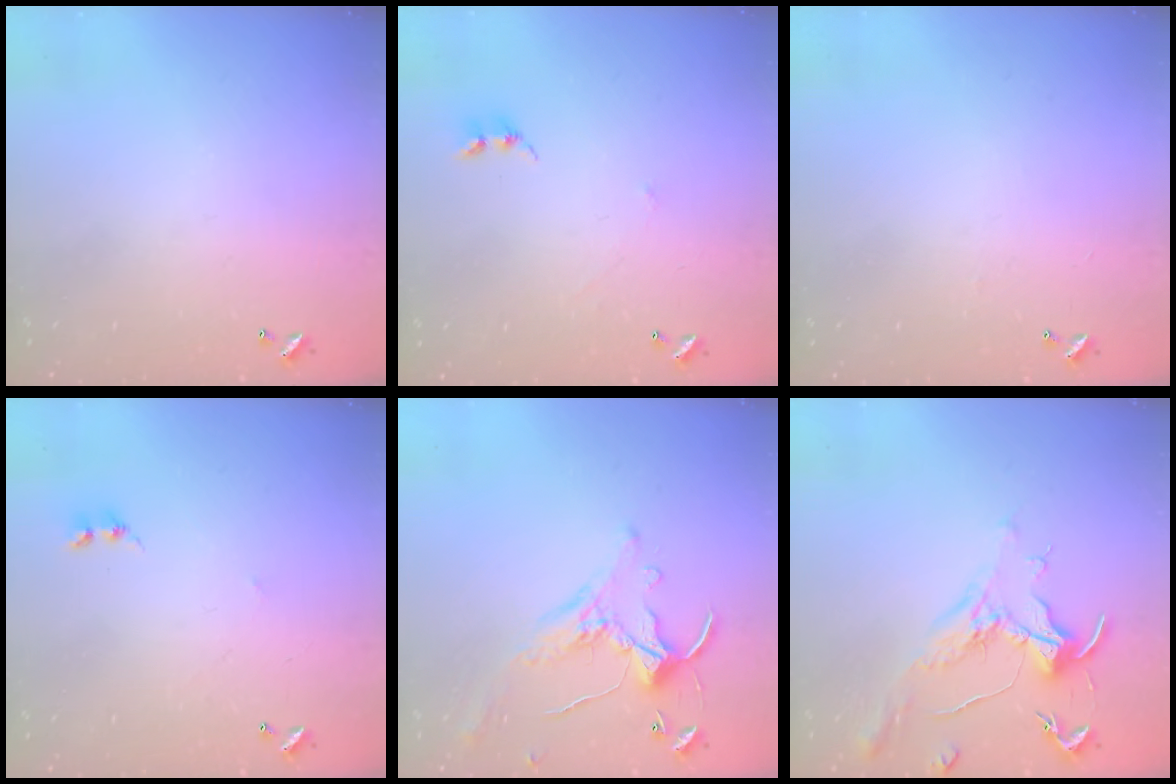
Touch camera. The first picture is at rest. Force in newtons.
{"total": 2.6, "press": 2.6, "slide": 0.3}
{"total": 2.6, "press": 2.6, "slide": 0.4}
{"total": 2.8, "press": 2.7, "slide": 0.4}
{"total": 1.1, "press": 0.3, "slide": 1.0}
{"total": 1.8, "press": 1.5, "slide": 0.9}